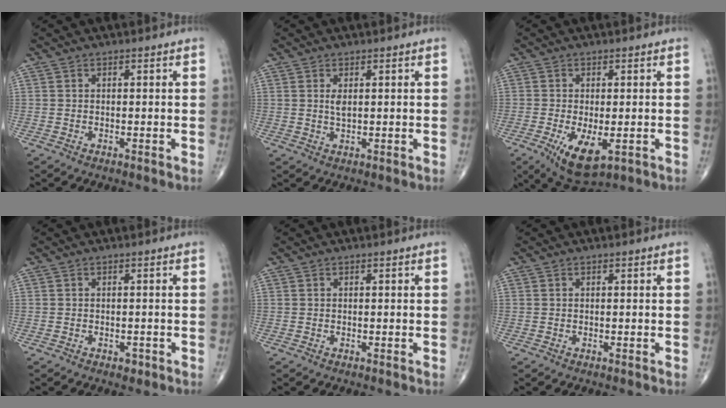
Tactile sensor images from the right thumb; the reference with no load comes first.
{"total": 1.8, "force": [0.6, 0.7, 1.5], "torque": [-0.031, -0.004, 0.015]}
{"total": 8.1, "force": [-2.7, 3.5, 6.9], "torque": [-0.120, -0.020, -0.033]}
{"total": 1.1, "force": [-0.6, 0.7, 0.5], "torque": [-0.006, 0.003, -0.008]}
{"total": 0.0}
{"total": 0.0}